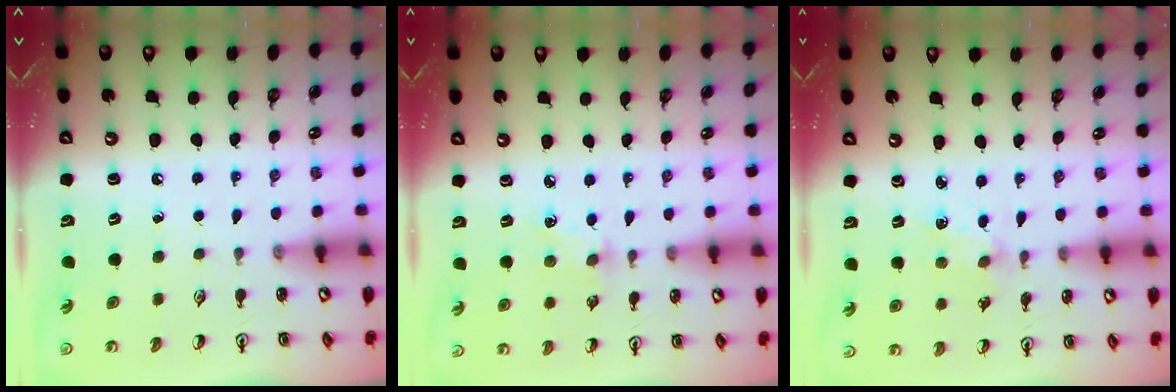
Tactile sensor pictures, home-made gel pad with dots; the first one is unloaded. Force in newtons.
{"total": 6.8, "press": 6.8, "slide": 0.7}
{"total": 1.7, "press": 1.7, "slide": 0.1}